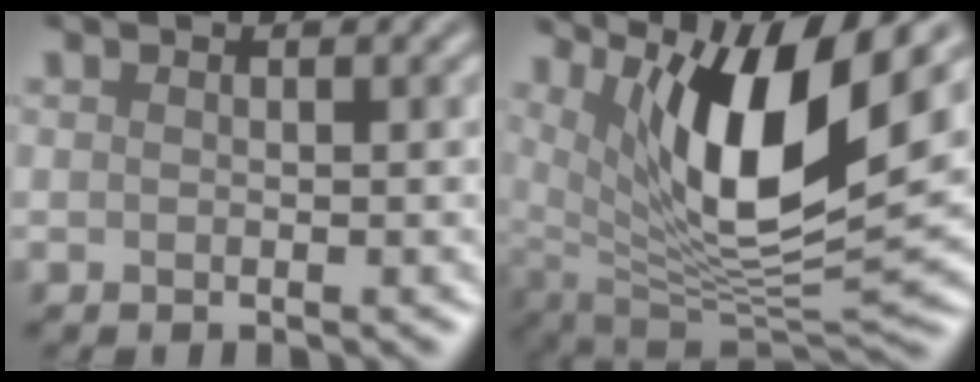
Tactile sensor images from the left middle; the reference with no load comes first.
{"total": 11.7, "force": [5.0, 3.2, 10.1], "torque": [-0.172, -0.009, 0.097]}